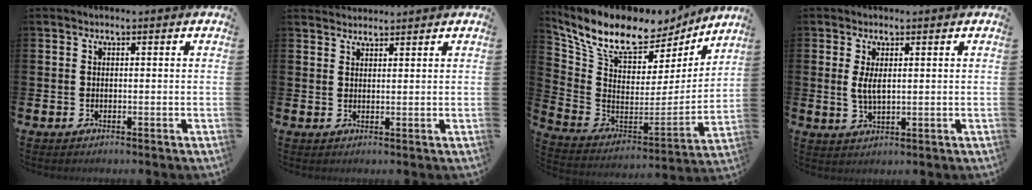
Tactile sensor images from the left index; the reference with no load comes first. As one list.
[{"total": 2.2, "force": [2.1, 0.5, -0.1], "torque": [0.000, -0.007, 0.039]}, {"total": 11.0, "force": [9.1, 4.7, 4.2], "torque": [-0.126, -0.055, 0.161]}, {"total": 2.7, "force": [1.1, 1.0, 2.3], "torque": [-0.035, -0.001, 0.017]}]